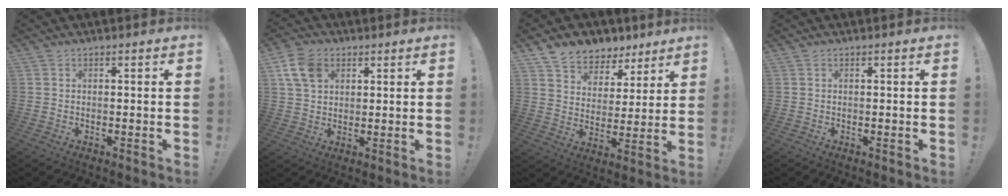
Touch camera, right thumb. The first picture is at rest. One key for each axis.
{"total": 9.3, "fx": 4.0, "fy": 6.5, "fz": 5.3, "tx": -0.095, "ty": -0.002, "tz": 0.078}
{"total": 7.7, "fx": 5.8, "fy": 5.1, "fz": 0.8, "tx": -0.018, "ty": -0.053, "tz": 0.115}
{"total": 0.0}